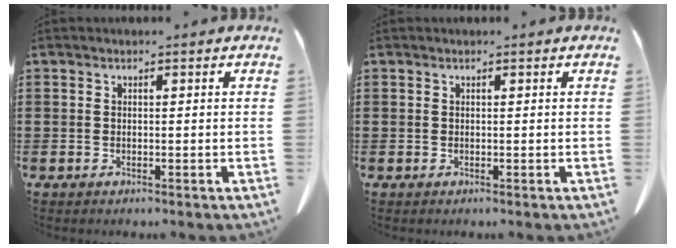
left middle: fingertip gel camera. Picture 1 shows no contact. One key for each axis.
{"total": 0.0}